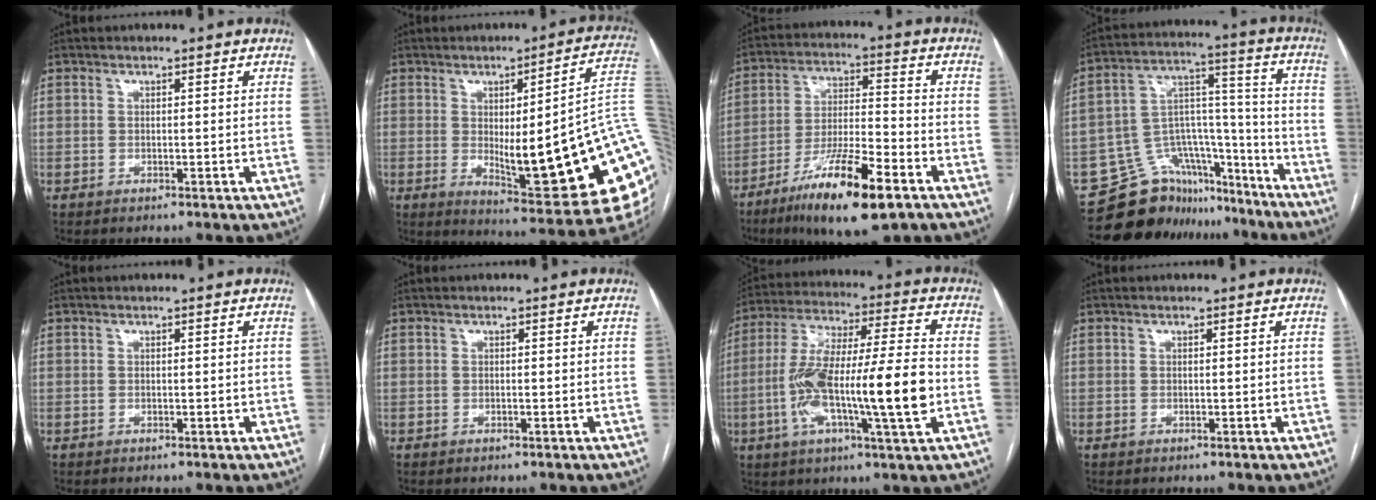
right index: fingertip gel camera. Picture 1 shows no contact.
{"total": 25.1, "force": [-2.5, 3.6, 24.8], "torque": [-0.224, -0.004, -0.027]}
{"total": 15.7, "force": [-9.3, 2.3, 12.4], "torque": [-0.231, -0.028, -0.161]}
{"total": 15.4, "force": [-13.3, 7.5, 2.2], "torque": [-0.026, 0.081, -0.208]}
{"total": 0.0}
{"total": 0.0}
{"total": 19.0, "force": [-3.7, 1.7, 18.6], "torque": [-0.345, 0.008, -0.062]}
{"total": 0.0}